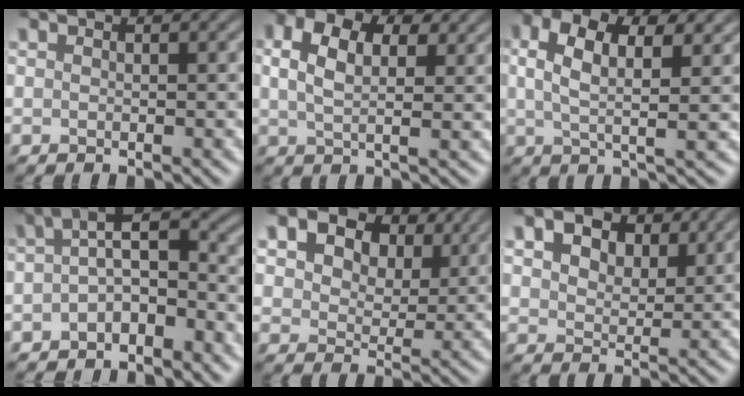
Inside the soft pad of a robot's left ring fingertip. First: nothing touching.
{"total": 6.7, "force": [2.8, 4.0, 4.7], "torque": [-0.100, 0.016, 0.033]}
{"total": 6.6, "force": [2.3, 2.9, 5.4], "torque": [-0.105, 0.005, 0.032]}
{"total": 4.7, "force": [-1.6, 2.0, 4.0], "torque": [-0.060, 0.016, -0.039]}
{"total": 11.3, "force": [6.6, 6.4, 6.5], "torque": [-0.110, 0.011, 0.099]}
{"total": 5.9, "force": [3.5, 3.3, 3.4], "torque": [-0.059, 0.009, 0.047]}